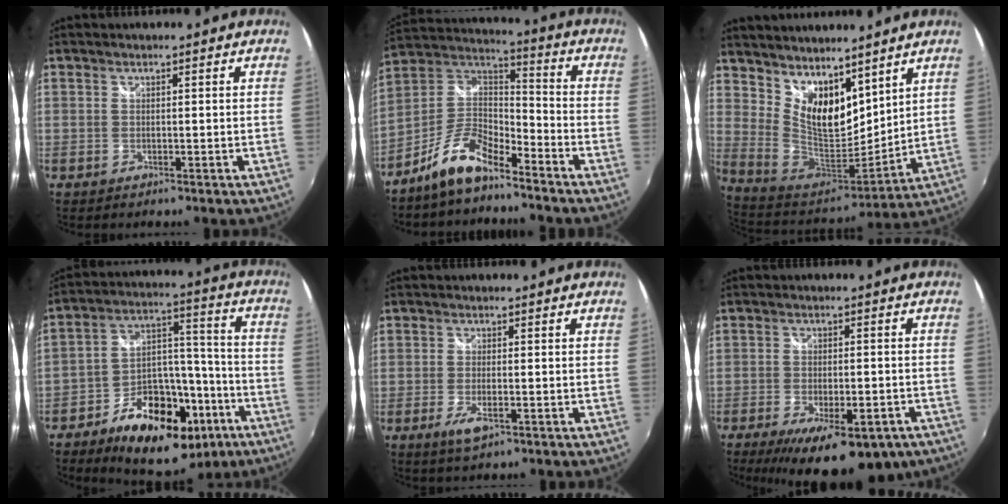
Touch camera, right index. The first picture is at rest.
{"total": 11.5, "force": [-8.2, 4.1, 7.0], "torque": [-0.162, 0.019, -0.159]}
{"total": 15.4, "force": [9.9, 7.6, 9.1], "torque": [-0.172, -0.006, 0.196]}
{"total": 22.2, "force": [-12.6, 12.2, 13.7], "torque": [-0.230, 0.032, -0.178]}
{"total": 4.1, "force": [-1.8, 1.2, 3.5], "torque": [-0.073, -0.010, -0.031]}
{"total": 18.7, "force": [-12.5, 6.9, 12.1], "torque": [-0.216, -0.044, -0.167]}